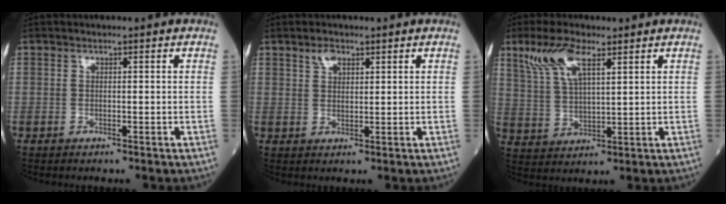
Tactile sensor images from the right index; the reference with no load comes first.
{"total": 2.3, "force": [1.6, 1.1, 1.2], "torque": [-0.025, 0.004, 0.034]}
{"total": 8.1, "force": [4.9, 2.2, 6.1], "torque": [-0.137, 0.012, 0.106]}